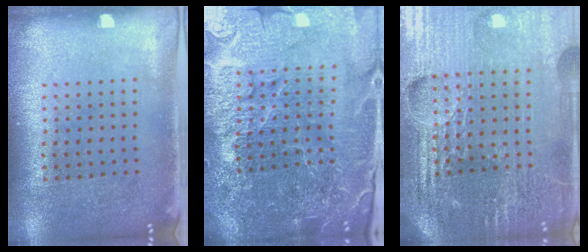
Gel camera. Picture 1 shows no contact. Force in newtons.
{"total": 6.1, "press": 5.4, "slide": 2.8}
{"total": 5.8, "press": 5.2, "slide": 2.6}